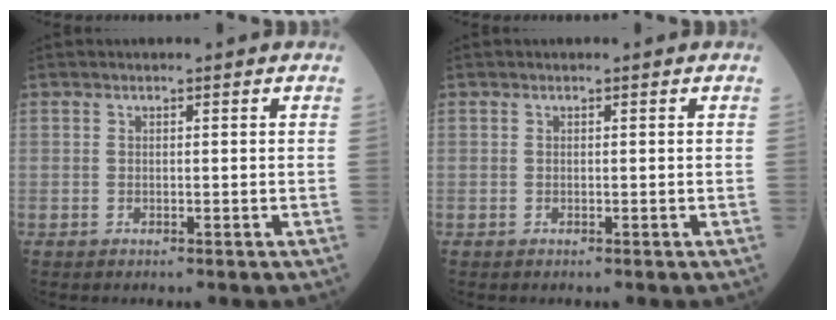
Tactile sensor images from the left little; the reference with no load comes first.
{"total": 0.0}